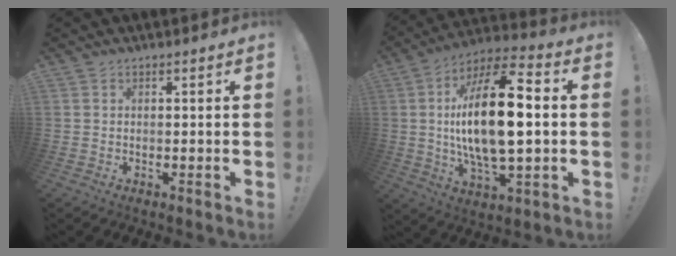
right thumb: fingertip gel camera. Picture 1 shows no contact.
{"total": 23.0, "force": [0.3, 9.1, 21.1], "torque": [-0.395, -0.004, -0.008]}